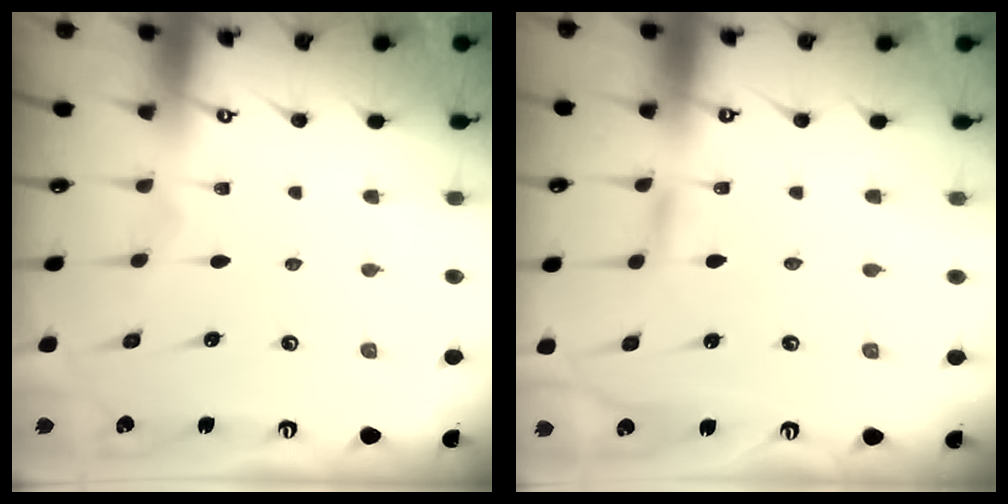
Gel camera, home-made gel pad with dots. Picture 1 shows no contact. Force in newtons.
{"total": 2.4, "press": 2.4, "slide": 0.1}